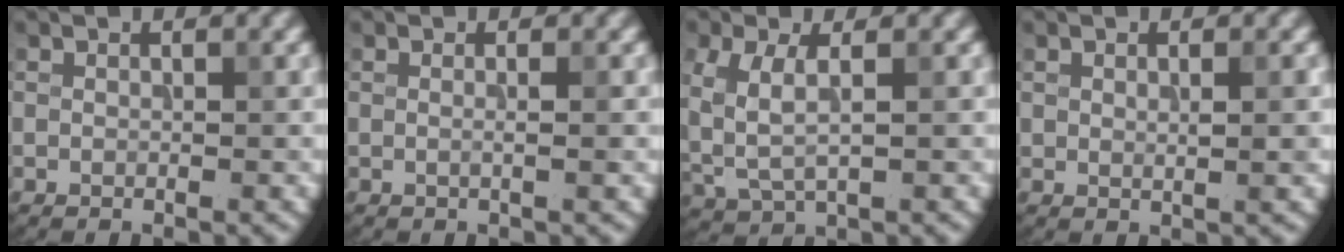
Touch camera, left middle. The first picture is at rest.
{"total": 1.1, "force": [0.1, 0.1, 1.1], "torque": [-0.017, -0.008, -0.002]}
{"total": 4.1, "force": [0.7, 1.9, 3.5], "torque": [-0.089, -0.001, 0.018]}
{"total": 1.2, "force": [0.2, 0.3, 1.2], "torque": [-0.023, -0.002, 0.008]}